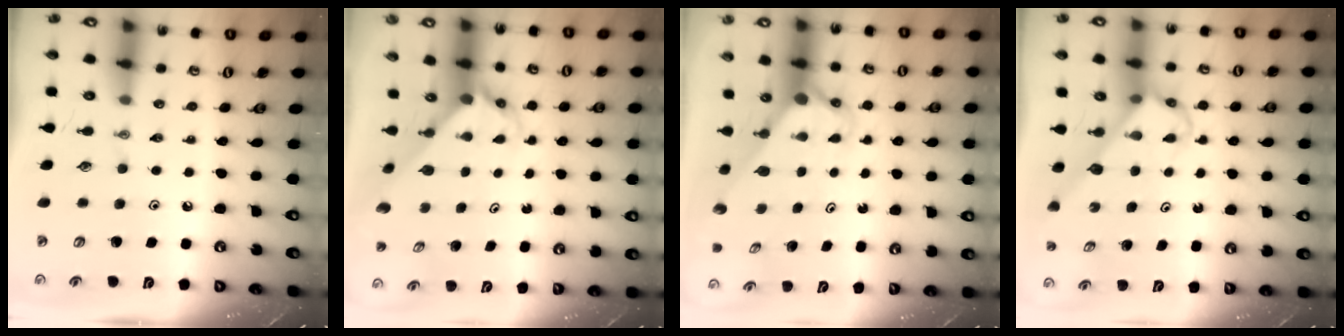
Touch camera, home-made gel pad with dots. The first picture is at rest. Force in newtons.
{"total": 3.6, "press": 3.6, "slide": 0.4}
{"total": 3.1, "press": 3.1, "slide": 0.3}
{"total": 3.6, "press": 3.6, "slide": 0.1}